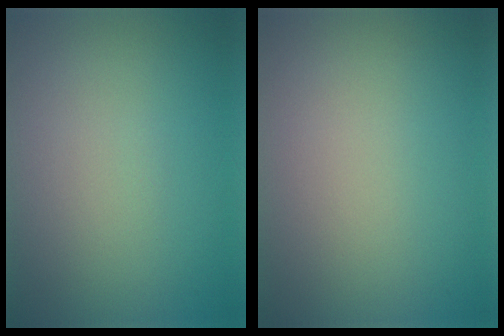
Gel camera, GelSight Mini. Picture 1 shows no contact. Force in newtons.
{"total": 0.0}